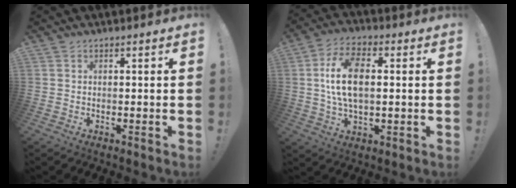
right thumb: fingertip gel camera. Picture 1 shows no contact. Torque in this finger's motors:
{"motor_torque": [1.16, 1.31, 0.62, 0.51, 0.34]}